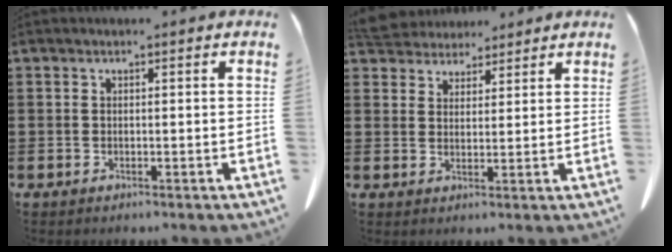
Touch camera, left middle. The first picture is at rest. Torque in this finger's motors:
{"motor_torque": [0.33, -0.08, 0.05, 0.01]}